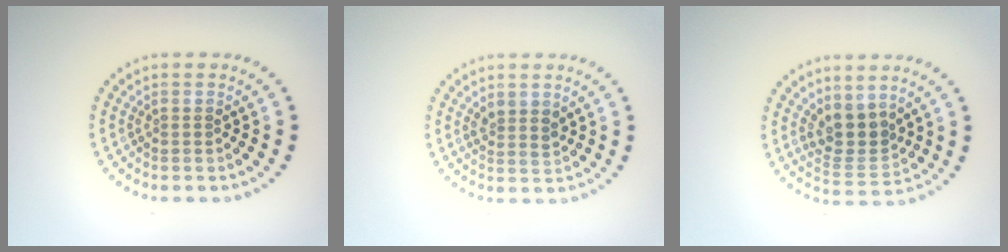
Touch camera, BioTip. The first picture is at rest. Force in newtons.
{"total": 1.6, "press": 1.3, "slide": 0.9}
{"total": 3.4, "press": 2.8, "slide": 1.8}